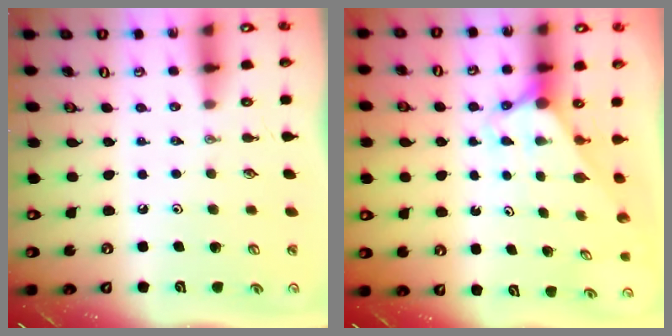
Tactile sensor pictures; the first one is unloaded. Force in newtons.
{"total": 3.0, "press": 3.0, "slide": 0.0}